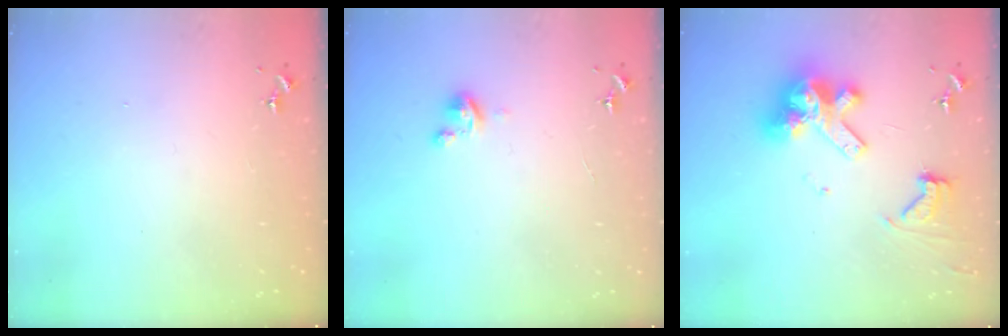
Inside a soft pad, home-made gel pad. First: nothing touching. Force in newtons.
{"total": 2.8, "press": 2.8, "slide": 0.3}
{"total": 15.1, "press": 15.0, "slide": 1.8}